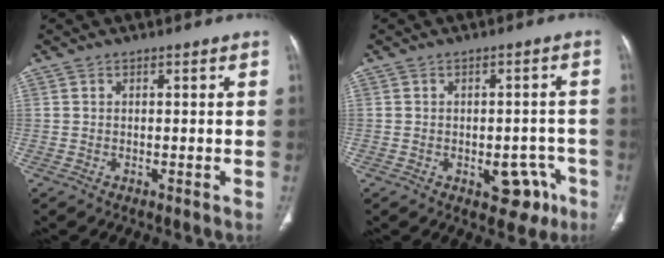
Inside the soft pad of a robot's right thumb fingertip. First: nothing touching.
{"total": 7.1, "force": [-3.1, 4.4, 4.5], "torque": [-0.020, 0.025, -0.030]}